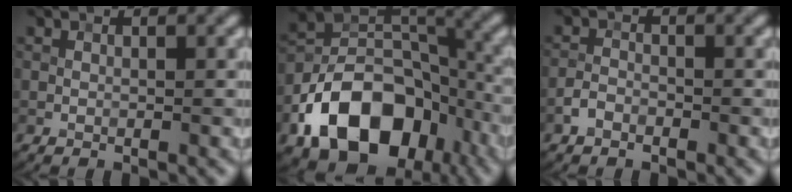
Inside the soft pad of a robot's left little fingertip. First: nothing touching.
{"total": 12.5, "force": [-6.6, 7.9, 7.1], "torque": [-0.121, 0.001, -0.123]}
{"total": 1.5, "force": [-1.3, 0.6, 0.4], "torque": [-0.003, 0.006, -0.028]}